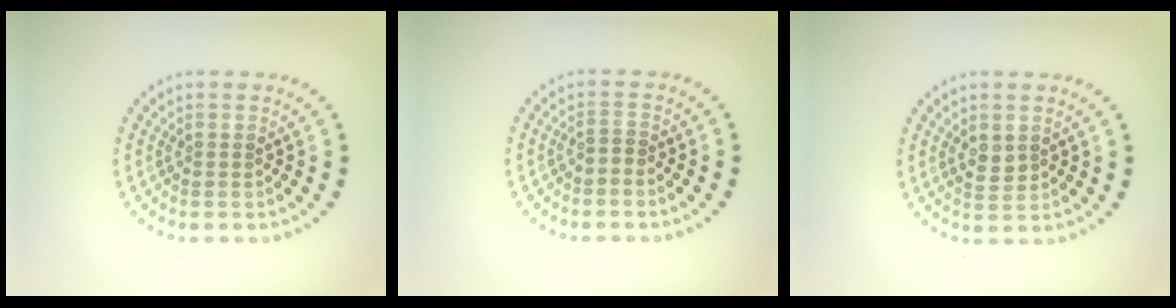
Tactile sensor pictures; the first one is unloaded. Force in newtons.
{"total": 0.6, "press": 0.3, "slide": 0.5}
{"total": 1.5, "press": 1.5, "slide": 0.3}